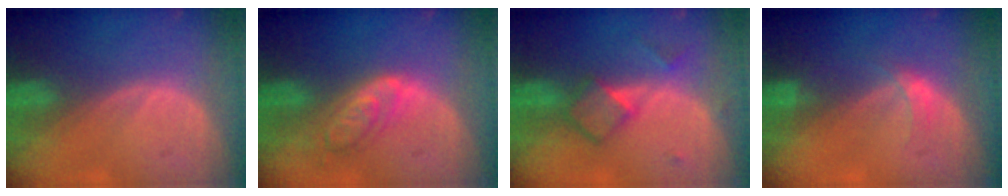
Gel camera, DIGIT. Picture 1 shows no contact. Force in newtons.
{"total": 6.2, "press": 5.5, "slide": 2.8}
{"total": 4.8, "press": 4.6, "slide": 1.4}
{"total": 2.1, "press": 2.1, "slide": 0.2}